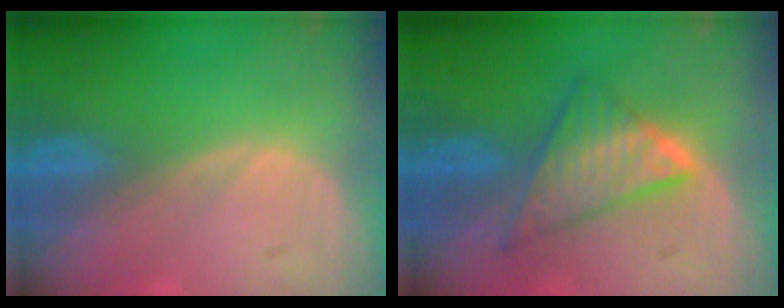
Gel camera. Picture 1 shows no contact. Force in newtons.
{"total": 7.0, "press": 7.0, "slide": 0.2}